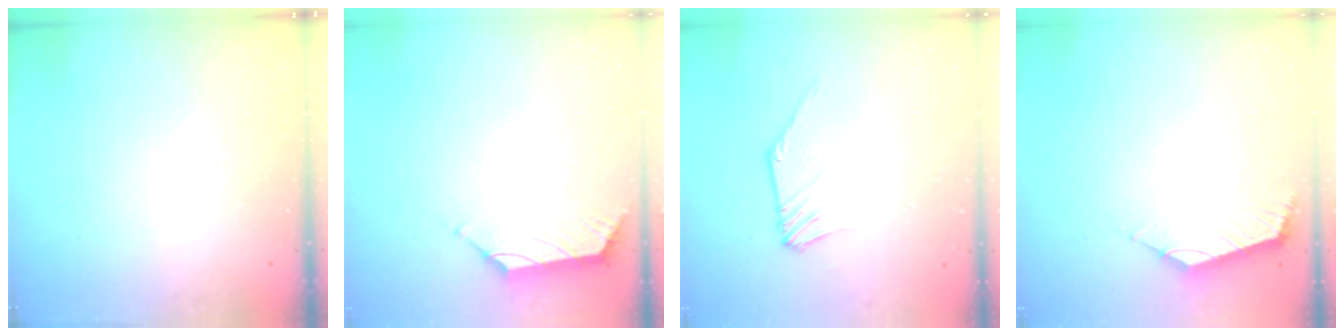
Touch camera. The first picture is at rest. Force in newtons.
{"total": 0.0}
{"total": 1.7, "press": 1.7, "slide": 0.2}
{"total": 2.1, "press": 2.1, "slide": 0.5}